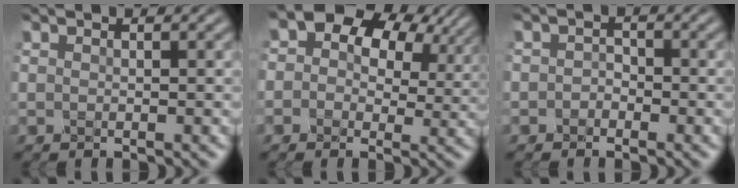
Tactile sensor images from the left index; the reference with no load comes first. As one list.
[{"total": 11.5, "force": [4.9, 8.0, 6.7], "torque": [-0.107, 0.039, 0.050]}, {"total": 1.2, "force": [-0.9, 0.8, 0.3], "torque": [-0.003, 0.000, -0.023]}]